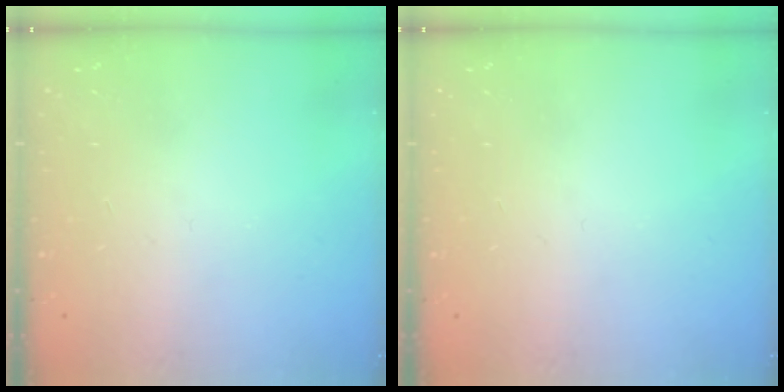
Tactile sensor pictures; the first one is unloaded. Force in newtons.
{"total": 0.0}